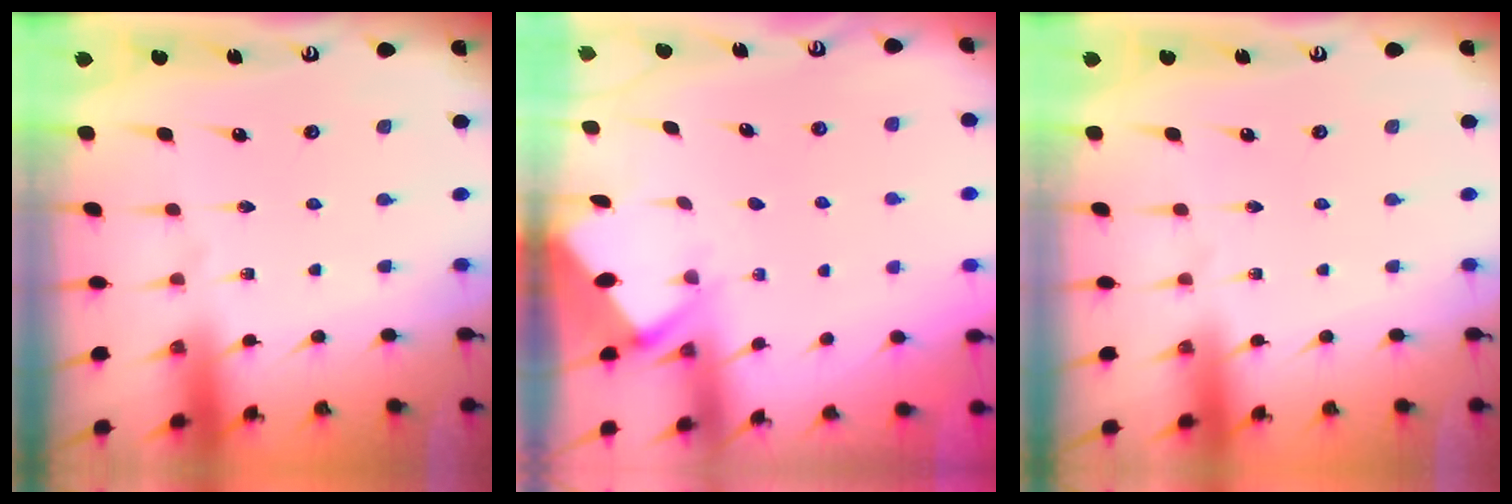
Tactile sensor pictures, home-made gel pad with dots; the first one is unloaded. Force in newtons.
{"total": 2.6, "press": 2.6, "slide": 0.3}
{"total": 0.0}